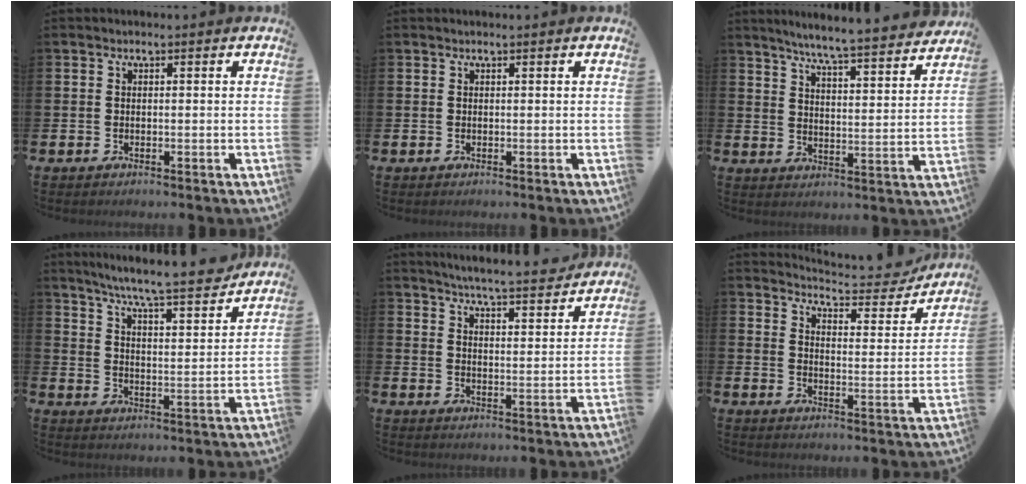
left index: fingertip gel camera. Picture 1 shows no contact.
{"total": 0.0}
{"total": 6.7, "force": [6.4, -0.3, 2.0], "torque": [-0.057, -0.050, 0.107]}
{"total": 8.2, "force": [7.7, -0.1, 2.9], "torque": [-0.079, -0.056, 0.131]}
{"total": 5.9, "force": [5.8, -0.1, 1.2], "torque": [-0.031, -0.048, 0.097]}
{"total": 5.7, "force": [5.5, 0.8, 1.0], "torque": [-0.031, -0.042, 0.093]}